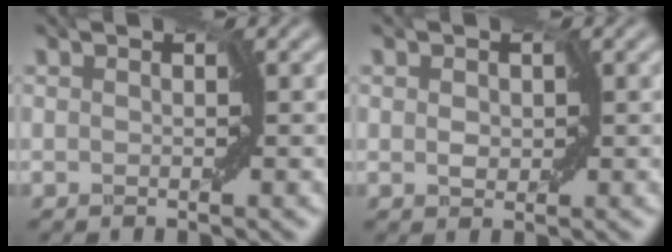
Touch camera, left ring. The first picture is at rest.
{"total": 1.0, "force": [0.1, 0.9, 0.3], "torque": [-0.005, -0.002, 0.001]}